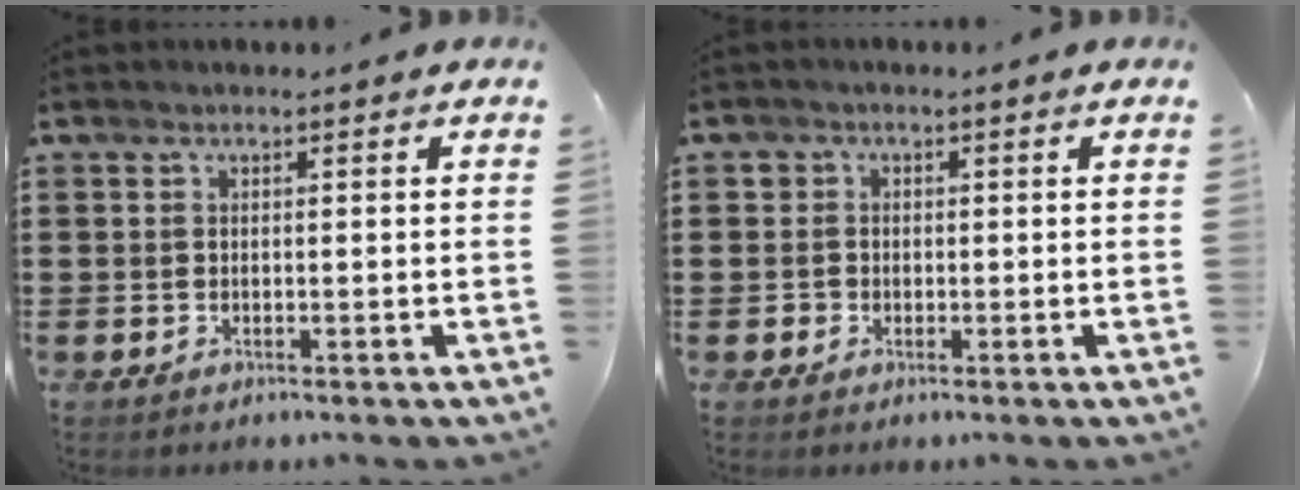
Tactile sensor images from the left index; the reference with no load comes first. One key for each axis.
{"total": 1.7, "fx": -0.2, "fy": 1.7, "fz": 0.1, "tx": -0.010, "ty": 0.005, "tz": -0.006}